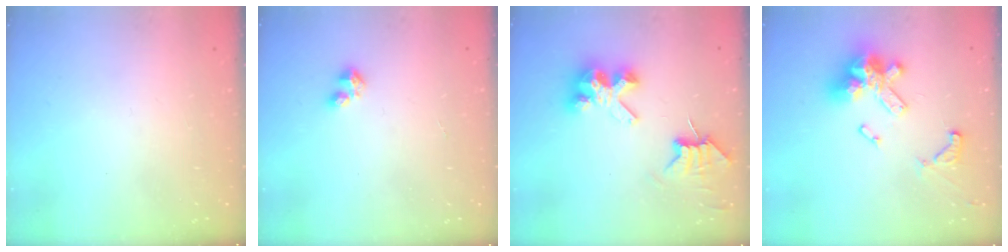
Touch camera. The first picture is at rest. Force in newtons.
{"total": 2.7, "press": 2.7, "slide": 0.4}
{"total": 7.2, "press": 7.2, "slide": 0.6}
{"total": 15.9, "press": 15.7, "slide": 1.9}